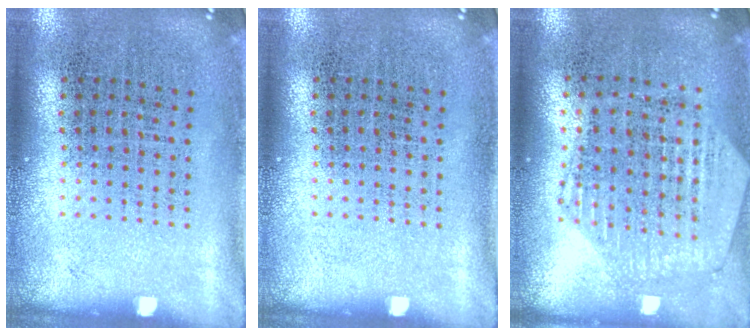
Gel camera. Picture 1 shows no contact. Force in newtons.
{"total": 0.0}
{"total": 1.2, "press": 1.1, "slide": 0.3}